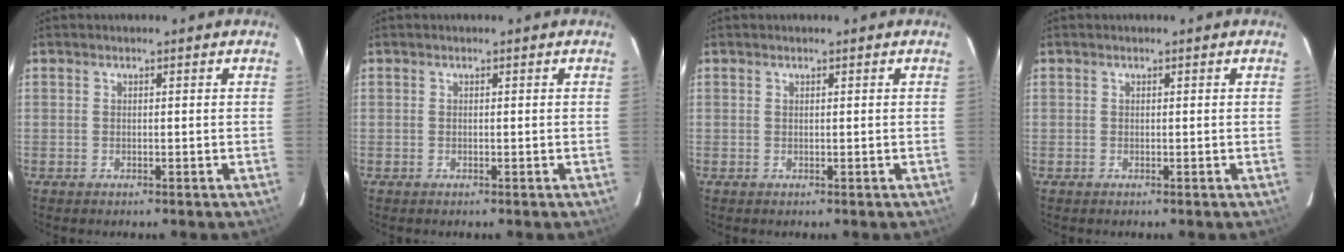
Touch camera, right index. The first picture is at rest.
{"total": 0.0}
{"total": 0.0}
{"total": 0.0}